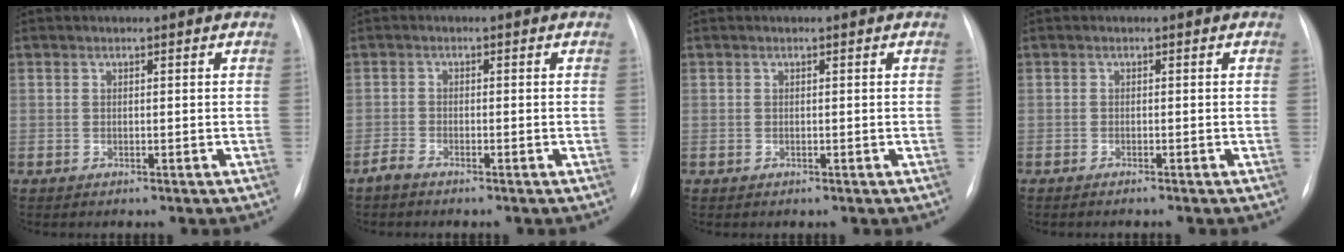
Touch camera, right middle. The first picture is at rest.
{"total": 1.6, "force": [-1.4, 0.2, 0.7], "torque": [-0.022, -0.005, -0.029]}
{"total": 0.0}
{"total": 1.1, "force": [-0.9, -0.2, 0.6], "torque": [-0.010, -0.002, -0.012]}